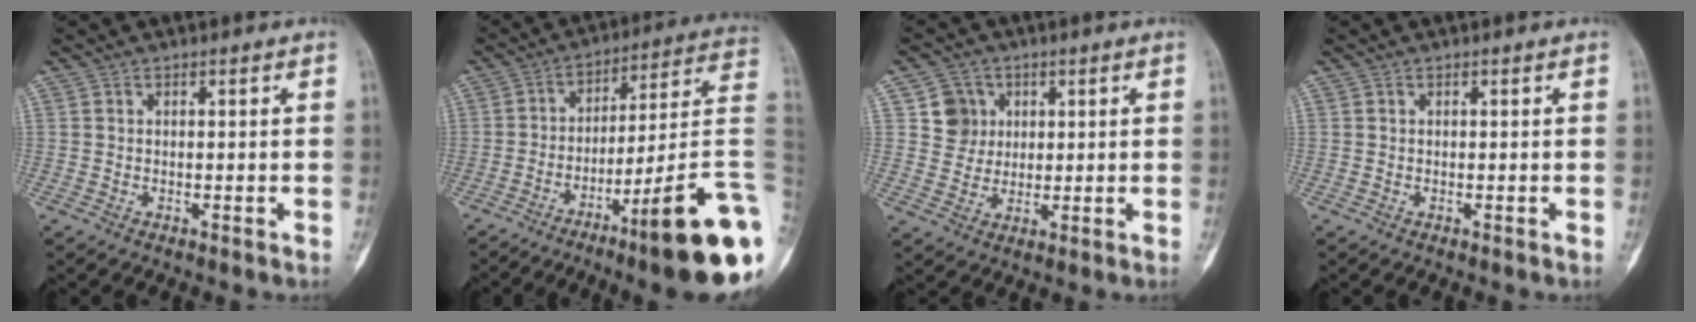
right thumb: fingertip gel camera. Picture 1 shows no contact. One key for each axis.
{"total": 22.4, "fx": -8.9, "fy": 2.4, "fz": 20.4, "tx": -0.228, "ty": 0.055, "tz": -0.130}
{"total": 6.0, "fx": 1.8, "fy": 5.6, "fz": 1.1, "tx": 0.011, "ty": -0.002, "tz": 0.031}
{"total": 0.0}